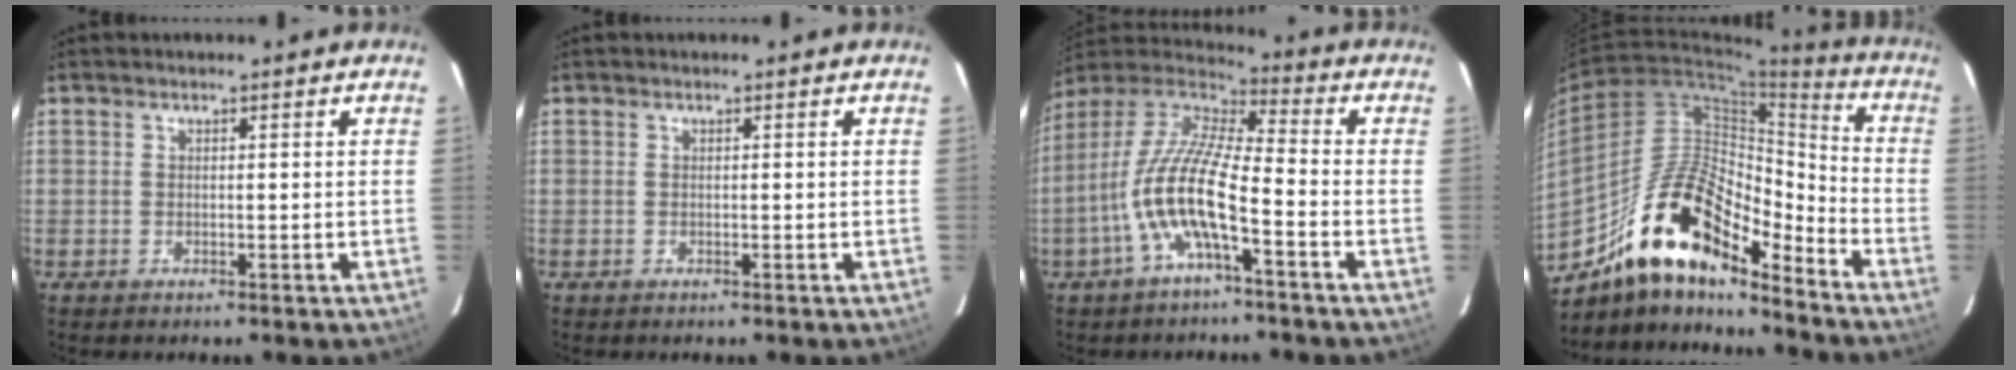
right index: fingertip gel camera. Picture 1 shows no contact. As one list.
[{"total": 0.0}, {"total": 13.7, "force": [-5.0, 2.8, 12.4], "torque": [-0.246, 0.000, -0.103]}, {"total": 18.8, "force": [-13.7, 6.2, 11.3], "torque": [-0.197, 0.008, -0.255]}]